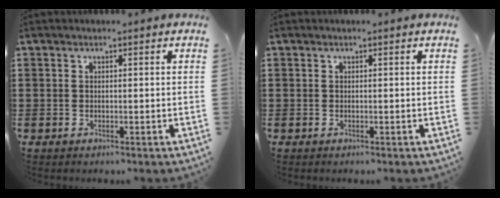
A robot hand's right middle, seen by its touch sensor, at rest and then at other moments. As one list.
[{"total": 0.0}]